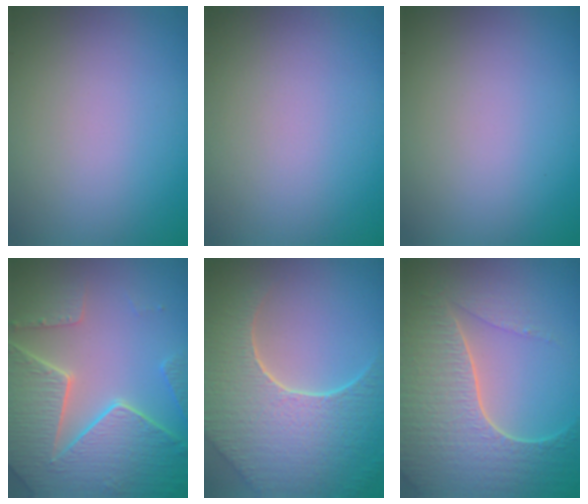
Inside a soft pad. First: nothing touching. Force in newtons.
{"total": 0.0}
{"total": 0.0}
{"total": 8.2, "press": 6.1, "slide": 5.6}
{"total": 8.6, "press": 6.1, "slide": 6.1}
{"total": 7.5, "press": 5.6, "slide": 5.0}